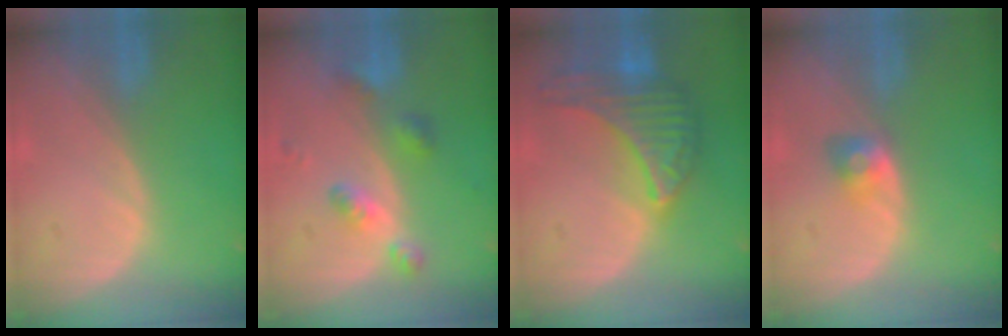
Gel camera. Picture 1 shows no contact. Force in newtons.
{"total": 5.6, "press": 4.9, "slide": 2.7}
{"total": 9.5, "press": 9.5, "slide": 0.5}
{"total": 2.9, "press": 2.5, "slide": 1.6}